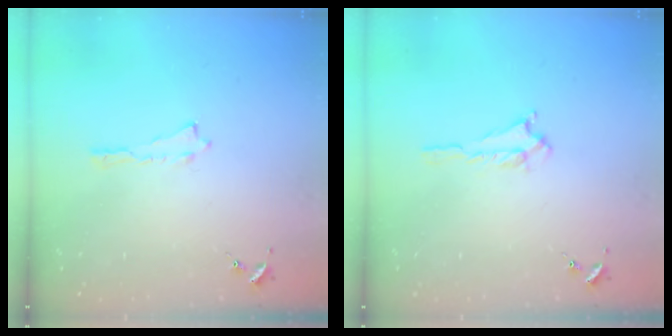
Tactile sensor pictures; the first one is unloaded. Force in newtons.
{"total": 0.7, "press": 0.7, "slide": 0.2}